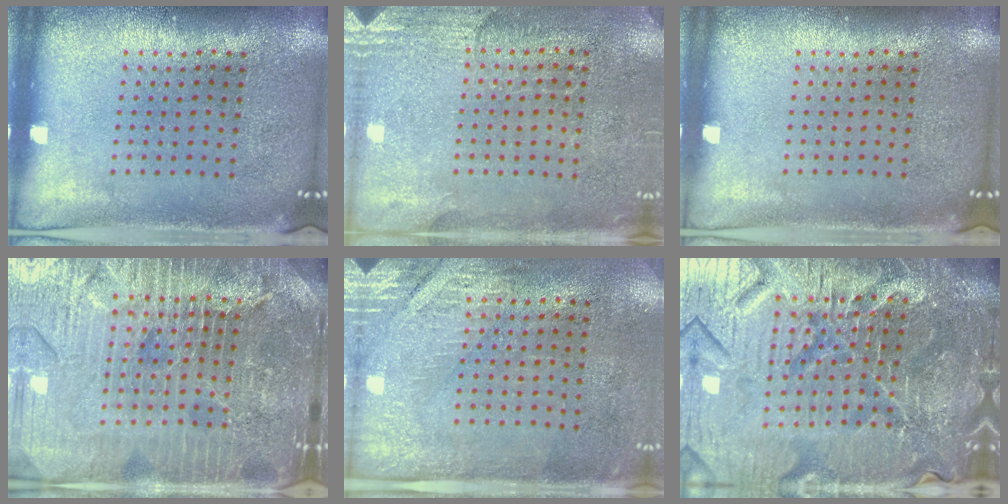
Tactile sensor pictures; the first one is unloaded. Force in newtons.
{"total": 2.6, "press": 2.3, "slide": 1.2}
{"total": 0.0}
{"total": 5.2, "press": 4.8, "slide": 2.1}
{"total": 2.8, "press": 2.4, "slide": 1.4}
{"total": 6.5, "press": 5.9, "slide": 2.5}